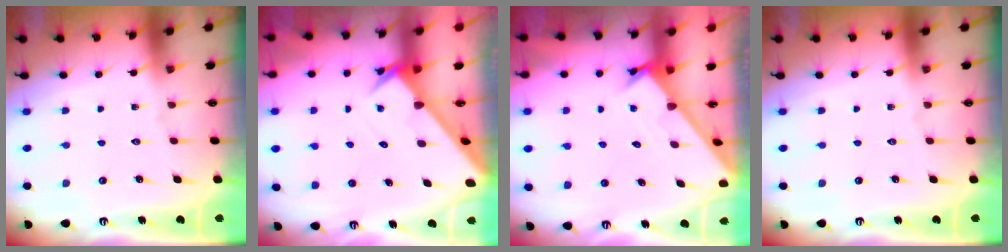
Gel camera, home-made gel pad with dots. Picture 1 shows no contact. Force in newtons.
{"total": 2.9, "press": 2.9, "slide": 0.2}
{"total": 1.7, "press": 1.7, "slide": 0.1}
{"total": 0.0}